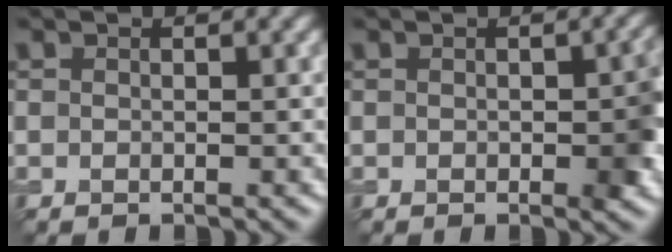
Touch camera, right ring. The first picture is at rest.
{"total": 2.9, "force": [-0.4, 1.0, 2.7], "torque": [-0.032, -0.001, -0.005]}